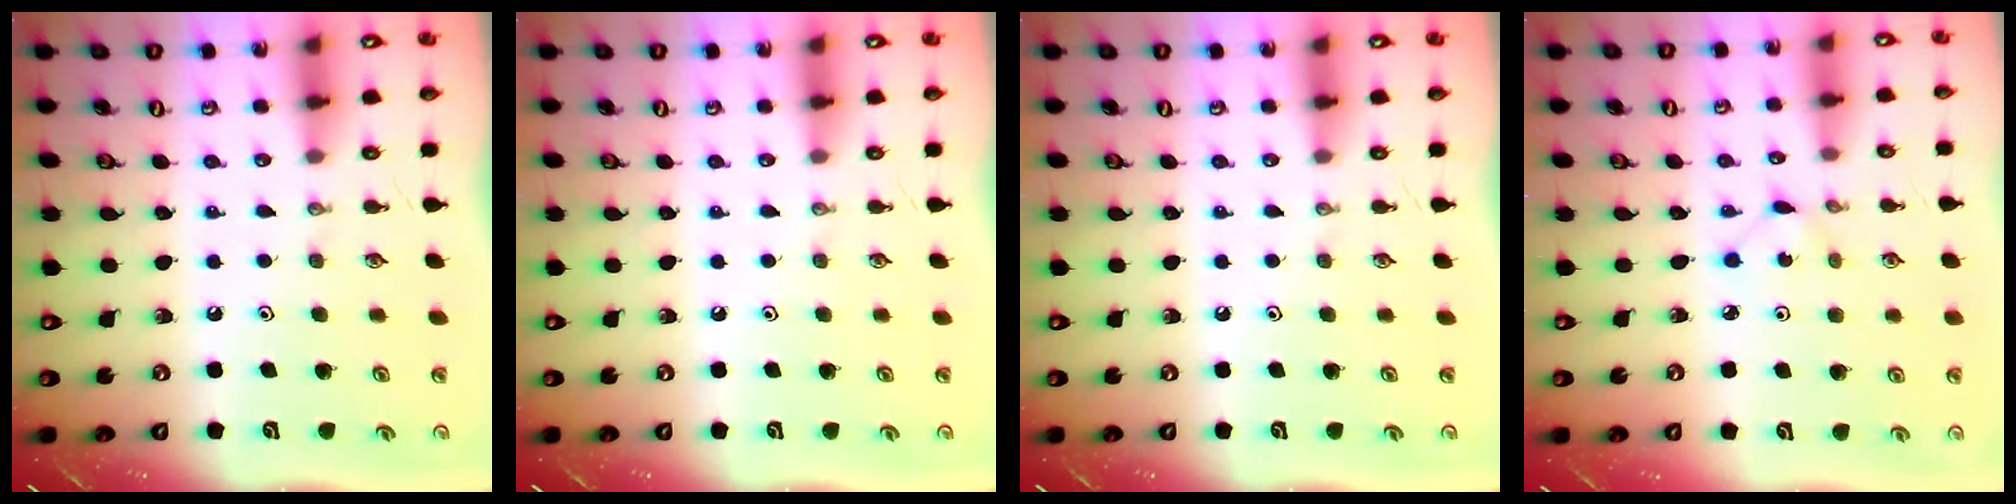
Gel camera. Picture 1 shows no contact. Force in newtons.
{"total": 0.0}
{"total": 0.0}
{"total": 1.3, "press": 1.3, "slide": 0.1}